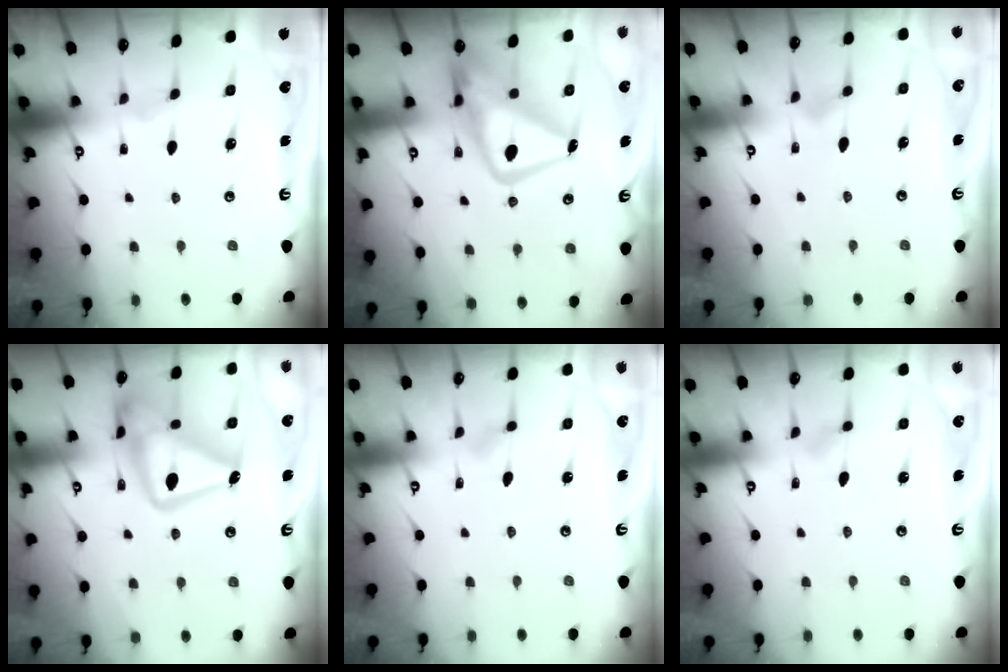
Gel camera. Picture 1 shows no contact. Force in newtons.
{"total": 15.5, "press": 15.4, "slide": 1.7}
{"total": 7.5, "press": 7.5, "slide": 0.2}
{"total": 19.6, "press": 19.5, "slide": 1.5}
{"total": 3.2, "press": 3.2, "slide": 0.1}
{"total": 3.2, "press": 3.2, "slide": 0.1}